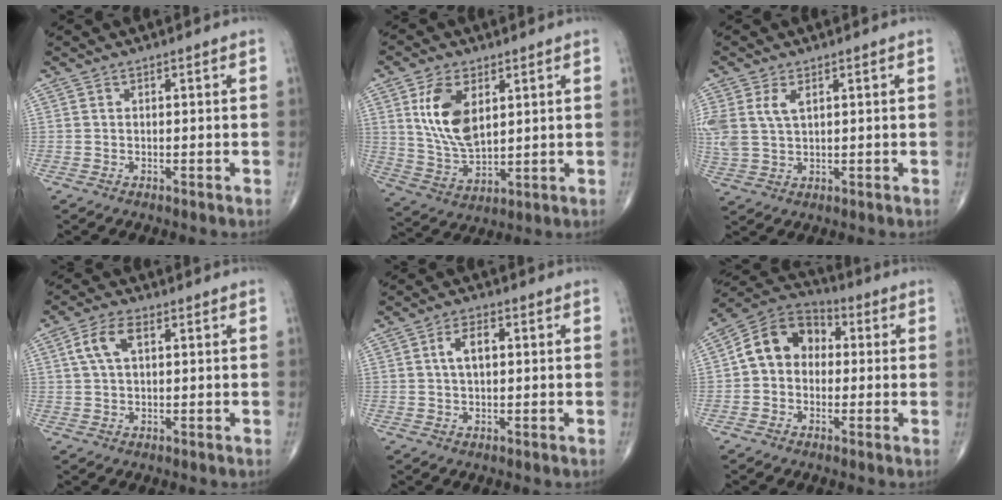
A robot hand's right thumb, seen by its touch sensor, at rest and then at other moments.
{"total": 11.5, "force": [3.7, 6.2, 8.9], "torque": [-0.162, -0.020, 0.078]}
{"total": 7.3, "force": [2.5, 4.2, 5.4], "torque": [-0.130, 0.005, 0.057]}
{"total": 5.7, "force": [1.7, 2.9, 4.6], "torque": [-0.100, 0.012, 0.034]}
{"total": 4.4, "force": [0.9, 2.2, 3.7], "torque": [-0.070, 0.006, 0.013]}
{"total": 11.1, "force": [0.6, 8.7, 6.9], "torque": [-0.095, 0.037, -0.007]}